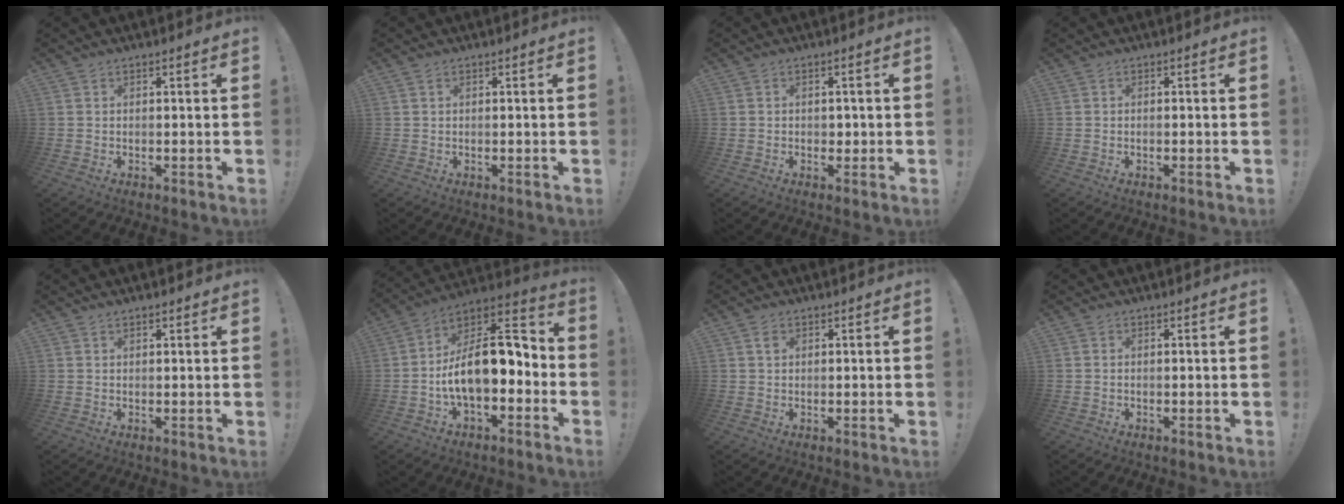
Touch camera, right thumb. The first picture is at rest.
{"total": 0.8, "force": [0.4, 0.6, 0.3], "torque": [-0.007, 0.003, 0.009]}
{"total": 1.6, "force": [-0.2, 1.4, 0.7], "torque": [-0.007, 0.001, -0.005]}
{"total": 0.0}
{"total": 0.9, "force": [0.8, 0.3, 0.3], "torque": [0.003, -0.004, 0.014]}
{"total": 16.5, "force": [-1.5, 8.5, 14.1], "torque": [-0.233, 0.005, -0.018]}
{"total": 1.4, "force": [0.6, 1.1, 0.6], "torque": [0.001, -0.003, 0.007]}
{"total": 0.0}